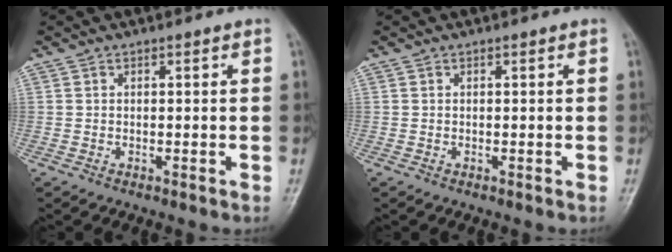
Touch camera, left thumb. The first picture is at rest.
{"total": 0.0}